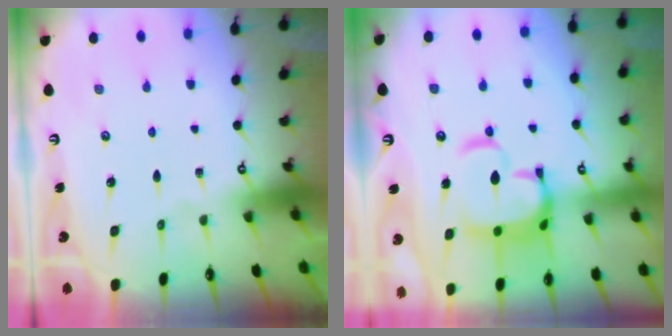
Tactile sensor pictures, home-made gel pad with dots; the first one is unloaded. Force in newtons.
{"total": 12.2, "press": 12.1, "slide": 1.6}